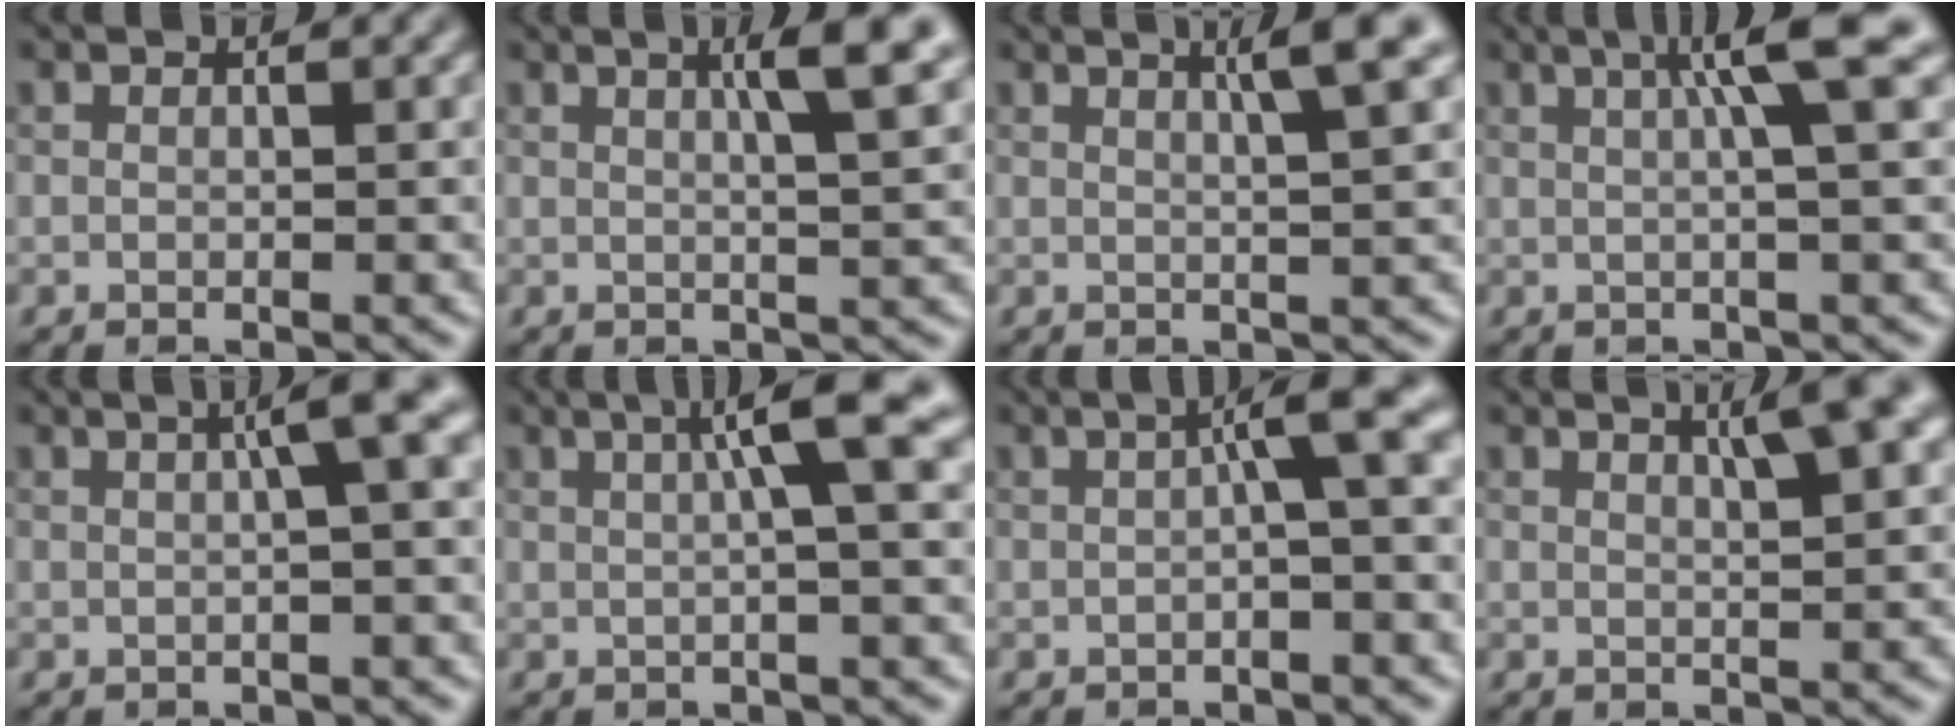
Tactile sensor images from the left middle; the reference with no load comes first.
{"total": 4.9, "force": [1.8, 0.8, 4.5], "torque": [-0.056, 0.009, 0.025]}
{"total": 3.9, "force": [1.8, 0.6, 3.4], "torque": [-0.038, 0.010, 0.025]}
{"total": 5.2, "force": [1.5, 0.6, 5.0], "torque": [-0.072, 0.015, 0.022]}
{"total": 4.2, "force": [0.9, 0.9, 4.0], "torque": [-0.049, 0.020, 0.011]}
{"total": 5.6, "force": [1.4, 0.8, 5.4], "torque": [-0.074, 0.018, 0.021]}
{"total": 4.2, "force": [0.4, 0.7, 4.1], "torque": [-0.058, 0.020, 0.000]}
{"total": 3.8, "force": [2.0, 0.6, 3.2], "torque": [-0.039, 0.004, 0.030]}